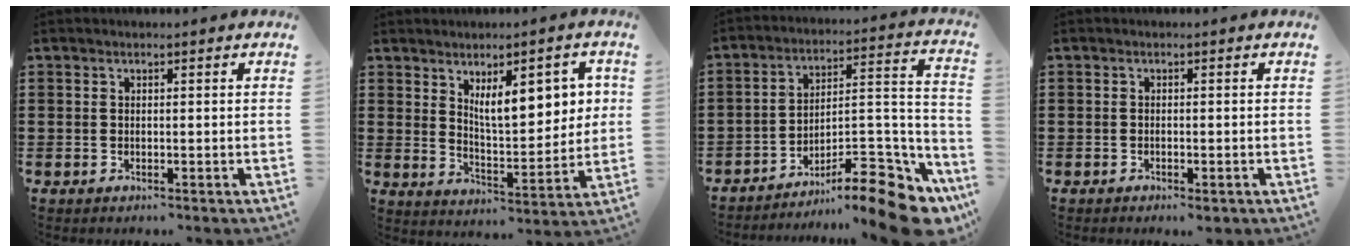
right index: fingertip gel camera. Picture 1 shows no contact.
{"total": 9.1, "force": [3.7, 3.7, 7.4], "torque": [-0.120, -0.006, 0.058]}
{"total": 12.6, "force": [-9.6, 3.1, 7.5], "torque": [-0.079, 0.030, -0.173]}
{"total": 0.9, "force": [-0.7, 0.2, 0.4], "torque": [-0.011, -0.005, -0.013]}